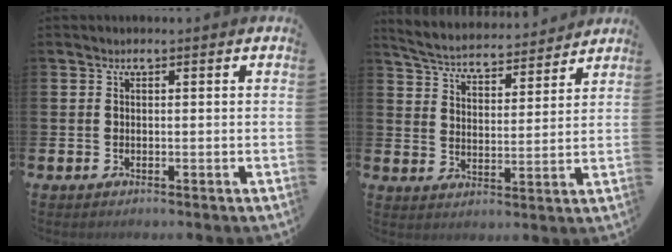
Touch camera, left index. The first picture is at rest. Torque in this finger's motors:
{"motor_torque": [1.00, -1.14, 0.62, 0.03]}